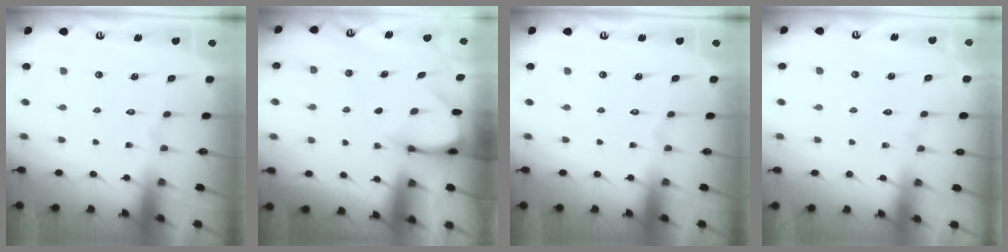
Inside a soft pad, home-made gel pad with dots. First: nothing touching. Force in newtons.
{"total": 3.6, "press": 3.6, "slide": 0.3}
{"total": 0.0}
{"total": 2.8, "press": 2.7, "slide": 0.4}